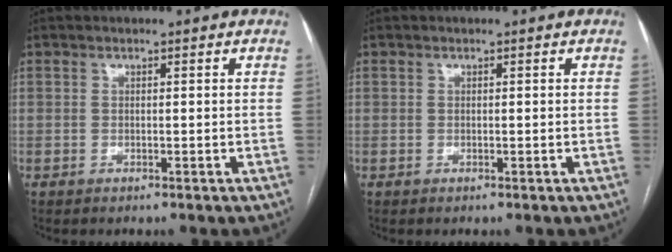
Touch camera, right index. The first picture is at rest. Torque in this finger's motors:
{"motor_torque": [0.07, 0.04, 0.01, 0.01]}